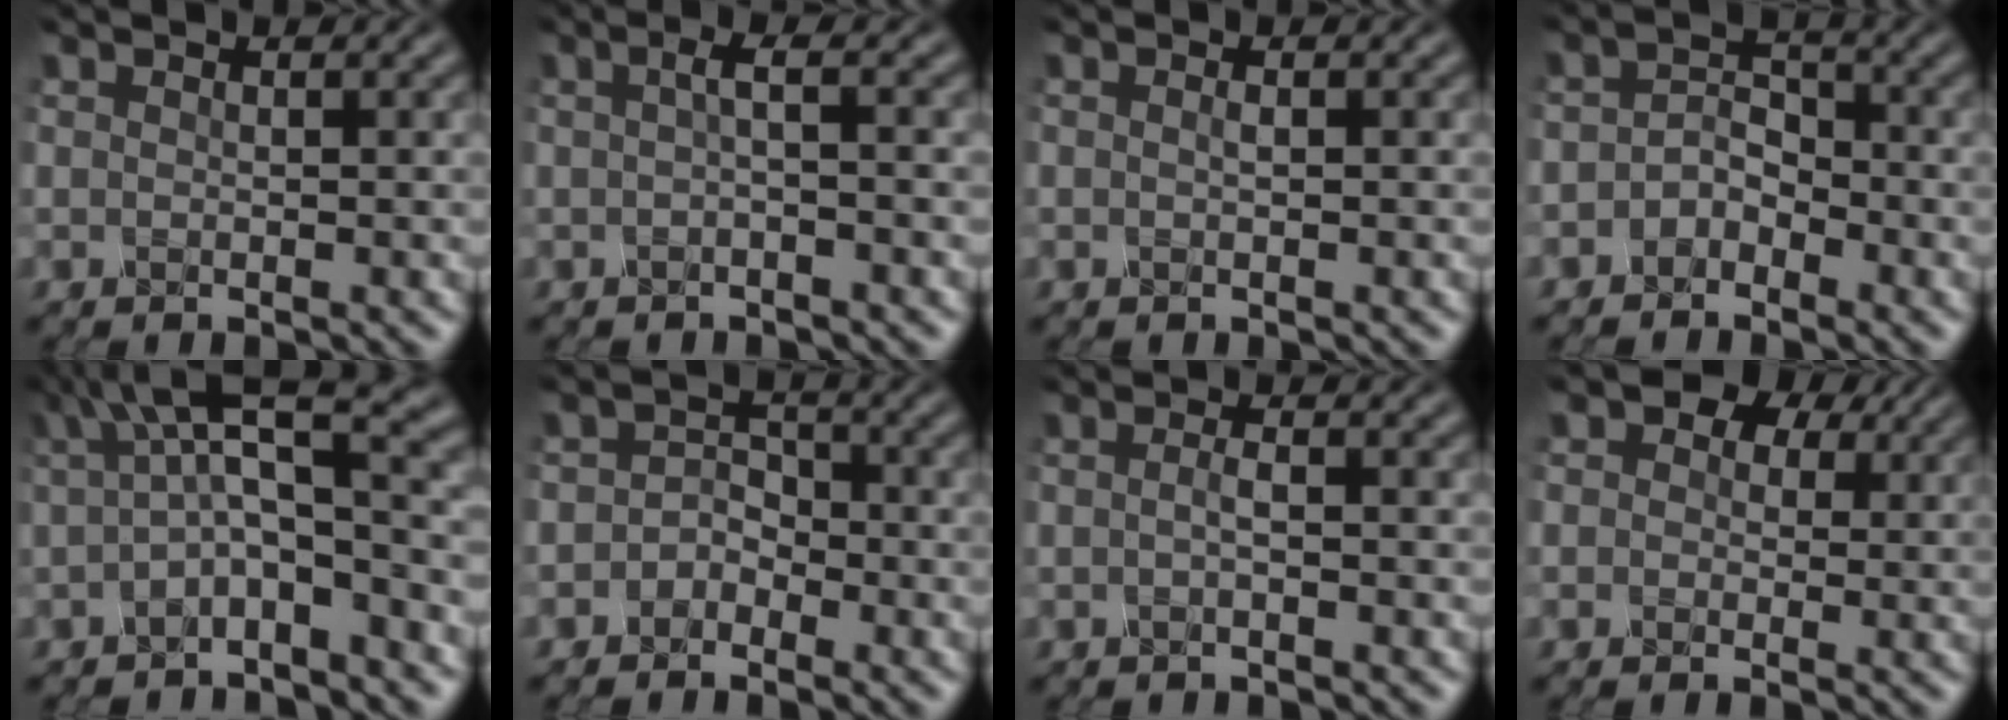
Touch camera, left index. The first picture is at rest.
{"total": 1.6, "force": [-0.5, 0.2, 1.6], "torque": [-0.031, 0.007, -0.014]}
{"total": 0.5, "force": [-0.2, 0.1, 0.4], "torque": [-0.011, 0.002, -0.005]}
{"total": 2.2, "force": [-1.7, 1.2, 0.7], "torque": [-0.011, 0.010, -0.037]}
{"total": 6.3, "force": [0.3, 2.0, 5.9], "torque": [-0.093, 0.014, -0.006]}
{"total": 2.0, "force": [-1.5, 1.2, 0.4], "torque": [-0.003, 0.008, -0.032]}
{"total": 1.0, "force": [-0.6, 0.0, 0.8], "torque": [-0.019, 0.004, -0.014]}
{"total": 6.2, "force": [2.9, 4.4, 3.2], "torque": [-0.055, 0.017, 0.020]}